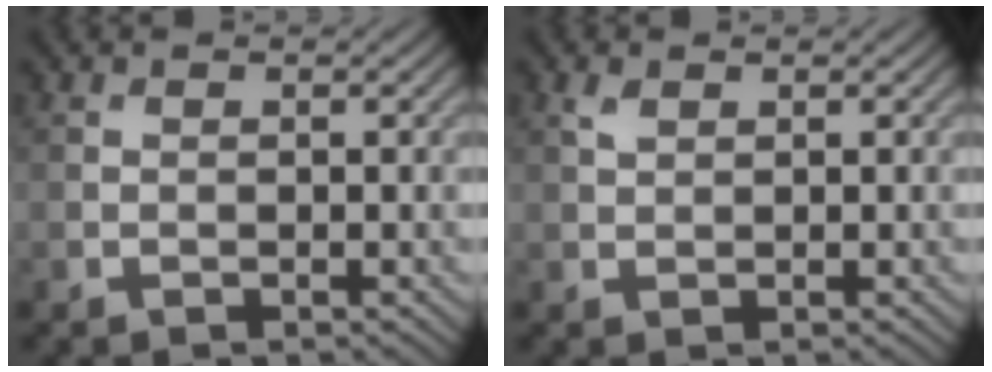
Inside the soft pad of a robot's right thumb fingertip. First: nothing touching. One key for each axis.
{"total": 1.3, "fx": 0.7, "fy": 0.6, "fz": 0.8, "tx": -0.025, "ty": 0.002, "tz": 0.016}